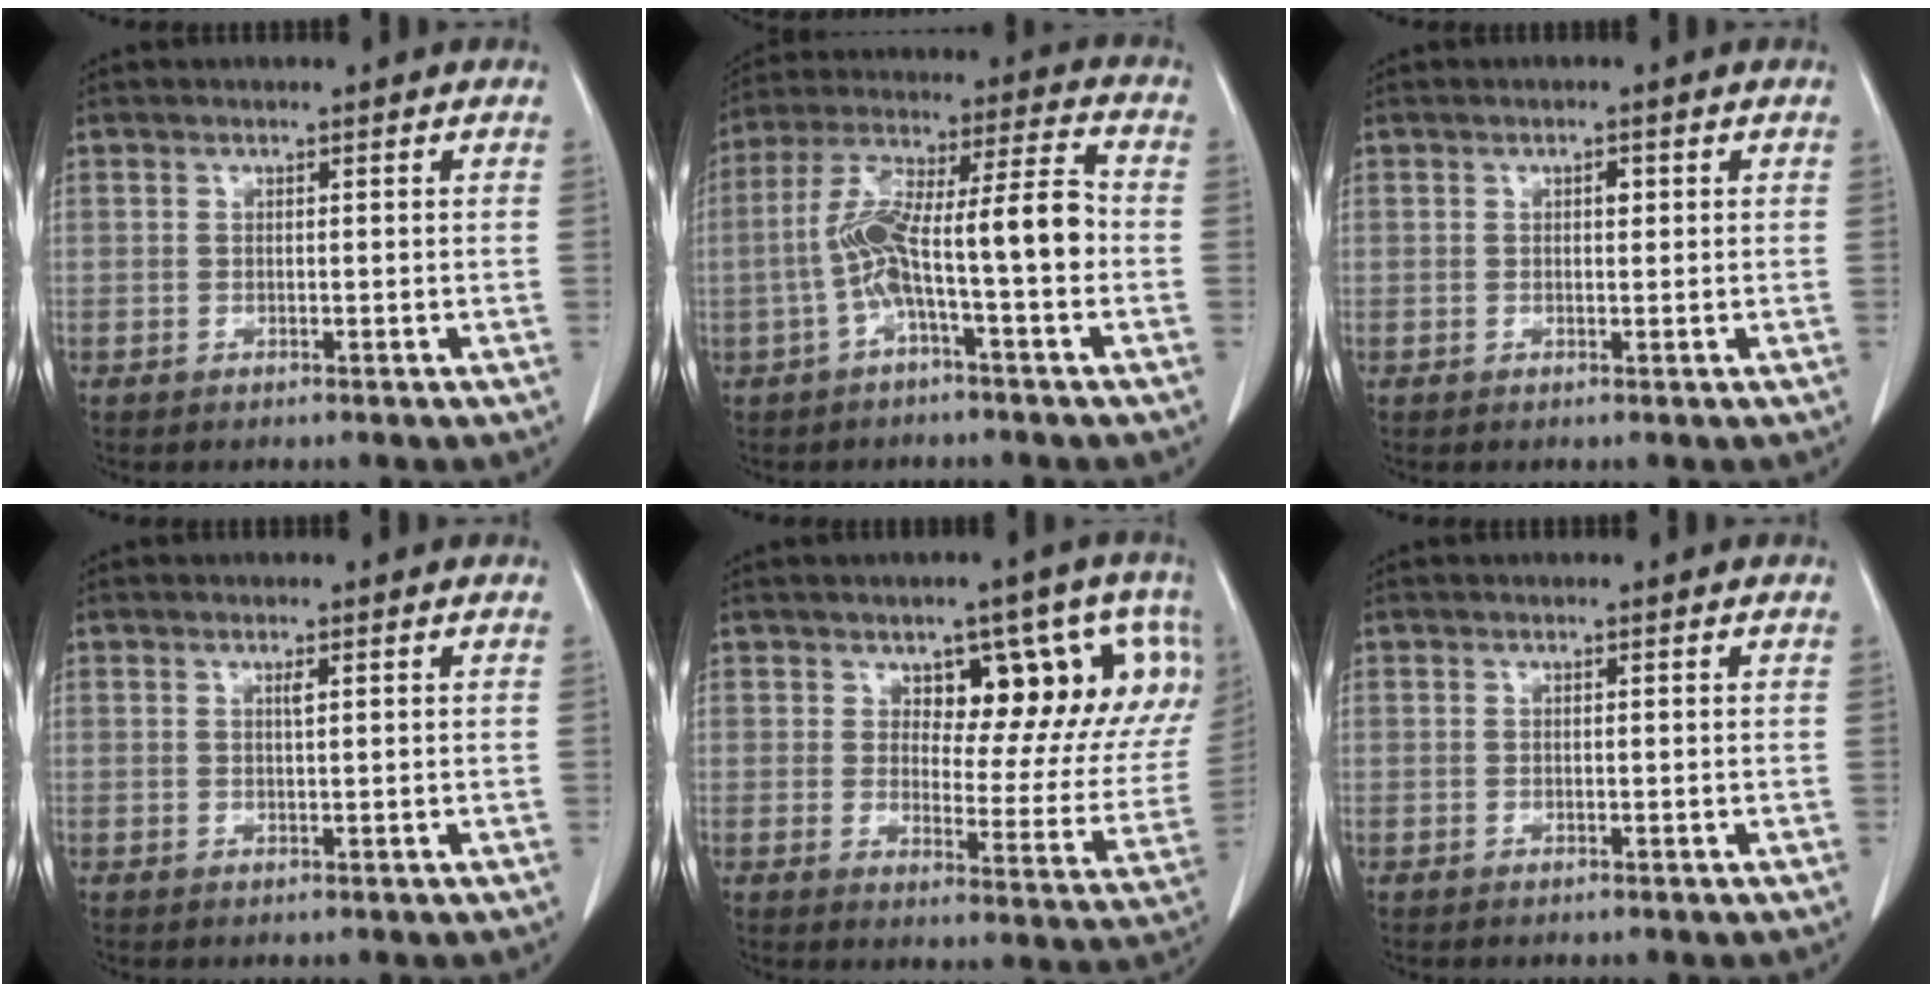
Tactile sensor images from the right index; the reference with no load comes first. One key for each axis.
{"total": 12.9, "fx": -2.5, "fy": 1.6, "fz": 12.6, "tx": -0.231, "ty": 0.040, "tz": -0.044}
{"total": 1.1, "fx": 0.3, "fy": 0.6, "fz": 0.9, "tx": -0.013, "ty": 0.002, "tz": 0.004}
{"total": 0.8, "fx": 0.4, "fy": 0.0, "fz": 0.7, "tx": -0.016, "ty": 0.000, "tz": 0.007}
{"total": 14.4, "fx": 6.7, "fy": 6.8, "fz": 10.9, "tx": -0.108, "ty": 0.007, "tz": 0.089}
{"total": 0.0}